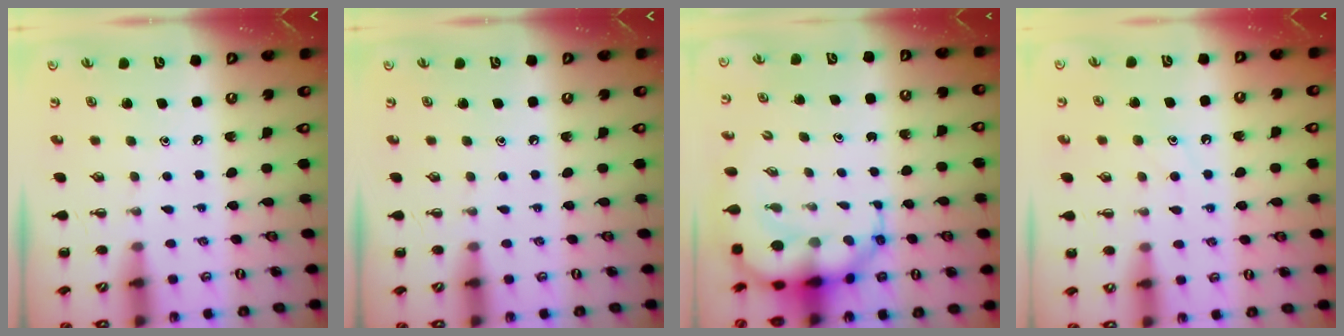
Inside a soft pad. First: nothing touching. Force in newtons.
{"total": 0.0}
{"total": 8.3, "press": 7.9, "slide": 2.4}
{"total": 7.7, "press": 7.6, "slide": 1.1}